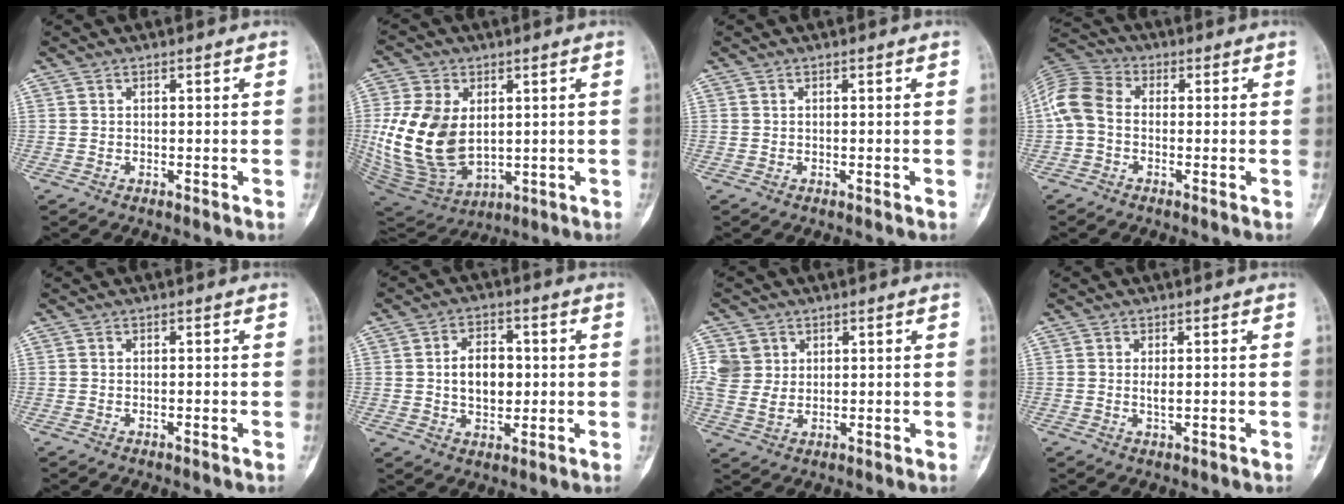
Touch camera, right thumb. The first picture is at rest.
{"total": 17.7, "force": [1.3, 11.8, 13.1], "torque": [-0.245, -0.019, 0.044]}
{"total": 0.0}
{"total": 8.5, "force": [-0.6, 6.1, 5.9], "torque": [-0.119, 0.023, -0.029]}
{"total": 0.6, "force": [-0.3, 0.1, 0.5], "torque": [-0.013, 0.002, -0.003]}
{"total": 8.3, "force": [0.3, 5.5, 6.2], "torque": [-0.075, 0.006, 0.005]}
{"total": 6.8, "force": [2.1, 5.7, 3.1], "torque": [-0.050, -0.005, 0.050]}
{"total": 1.7, "force": [0.0, 0.5, 1.6], "torque": [-0.035, -0.003, 0.001]}